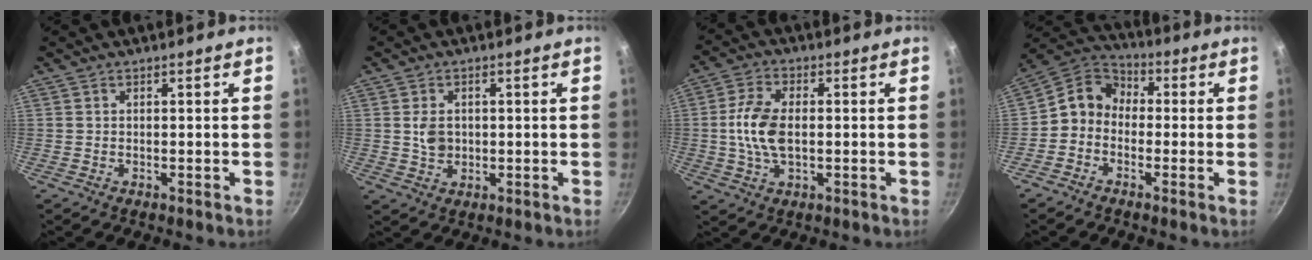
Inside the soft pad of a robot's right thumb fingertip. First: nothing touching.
{"total": 3.9, "force": [0.3, 3.0, 2.5], "torque": [-0.036, -0.001, 0.007]}
{"total": 9.1, "force": [0.0, 5.3, 7.4], "torque": [-0.144, 0.014, -0.004]}
{"total": 7.8, "force": [-1.2, 6.6, 4.0], "torque": [-0.052, 0.037, -0.051]}